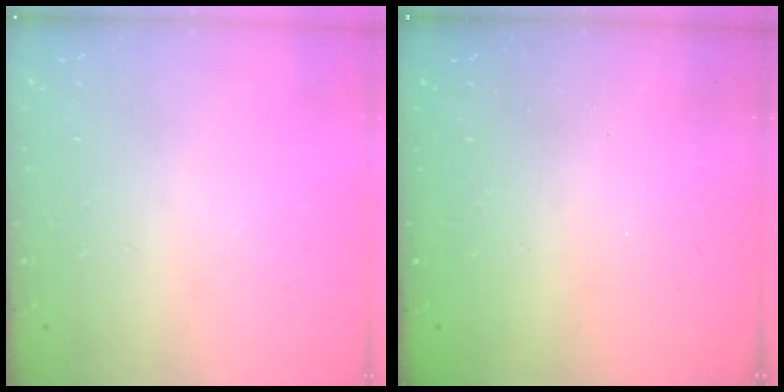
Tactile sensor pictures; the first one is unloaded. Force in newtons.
{"total": 2.4, "press": 2.2, "slide": 0.8}